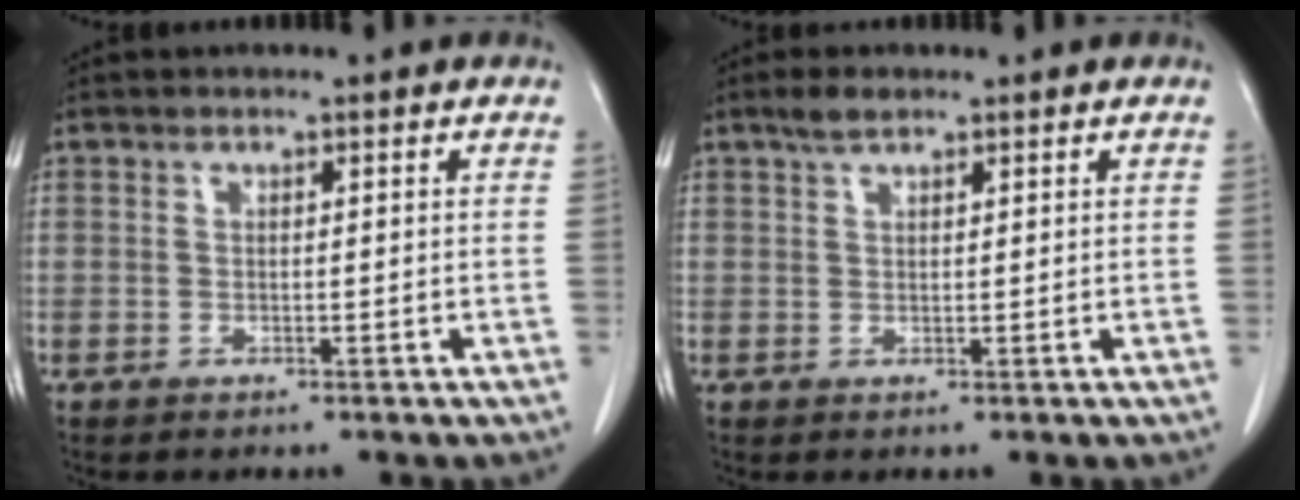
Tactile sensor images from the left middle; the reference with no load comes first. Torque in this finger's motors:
{"motor_torque": [0.53, -0.43, -0.02, 0.00]}